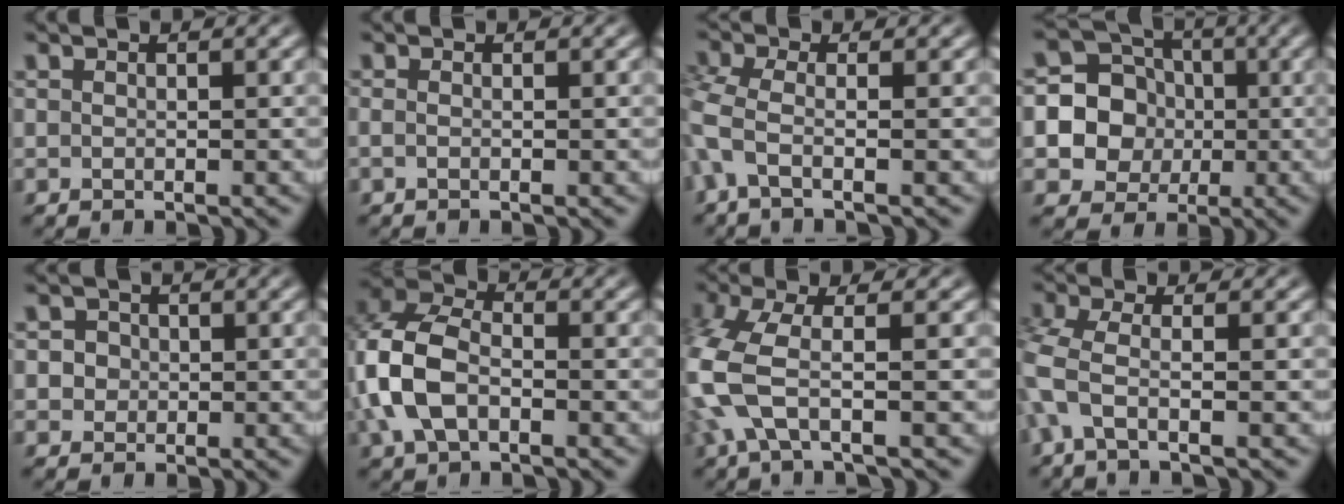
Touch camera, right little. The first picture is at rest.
{"total": 0.7, "force": [-0.4, -0.1, 0.6], "torque": [-0.013, -0.007, -0.005]}
{"total": 2.6, "force": [-0.6, 1.1, 2.3], "torque": [-0.077, -0.020, -0.003]}
{"total": 14.5, "force": [-1.4, 13.4, 5.4], "torque": [-0.148, -0.064, -0.019]}
{"total": 3.1, "force": [0.0, 2.9, 1.0], "torque": [-0.025, -0.008, -0.001]}
{"total": 8.9, "force": [0.1, 7.1, 5.3], "torque": [-0.144, -0.008, -0.002]}
{"total": 5.8, "force": [-0.8, 3.4, 4.7], "torque": [-0.146, -0.021, -0.006]}
{"total": 2.8, "force": [-0.5, 1.3, 2.5], "torque": [-0.079, -0.015, -0.004]}